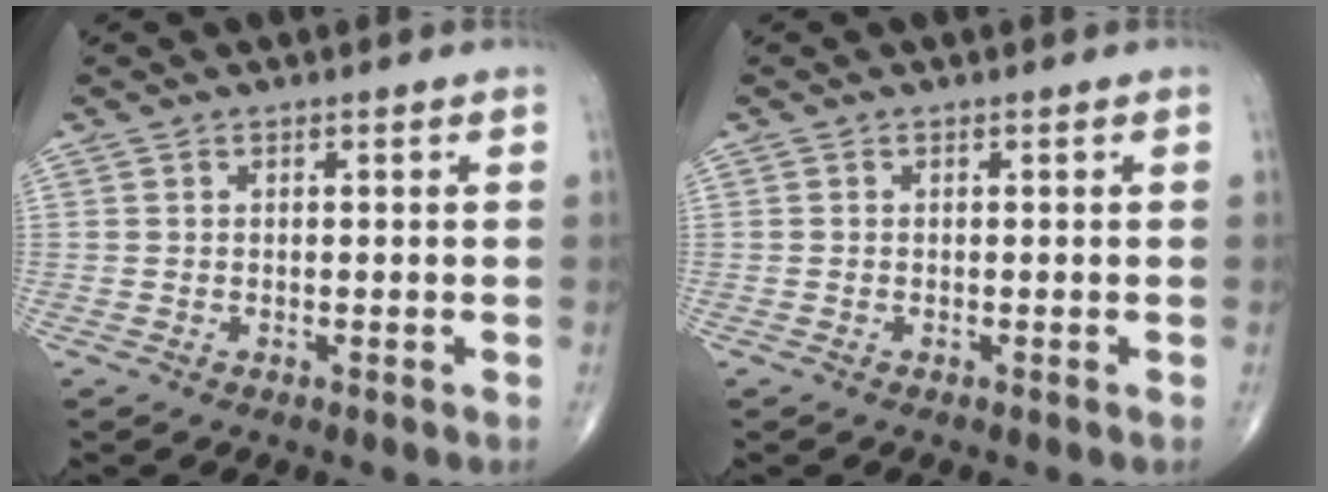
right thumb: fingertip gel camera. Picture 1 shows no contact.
{"total": 0.0}